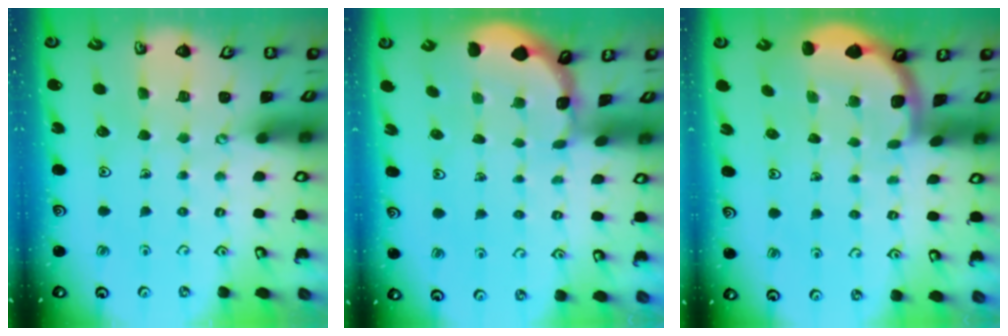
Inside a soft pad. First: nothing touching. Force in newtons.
{"total": 1.2, "press": 1.2, "slide": 0.2}
{"total": 1.7, "press": 1.7, "slide": 0.1}